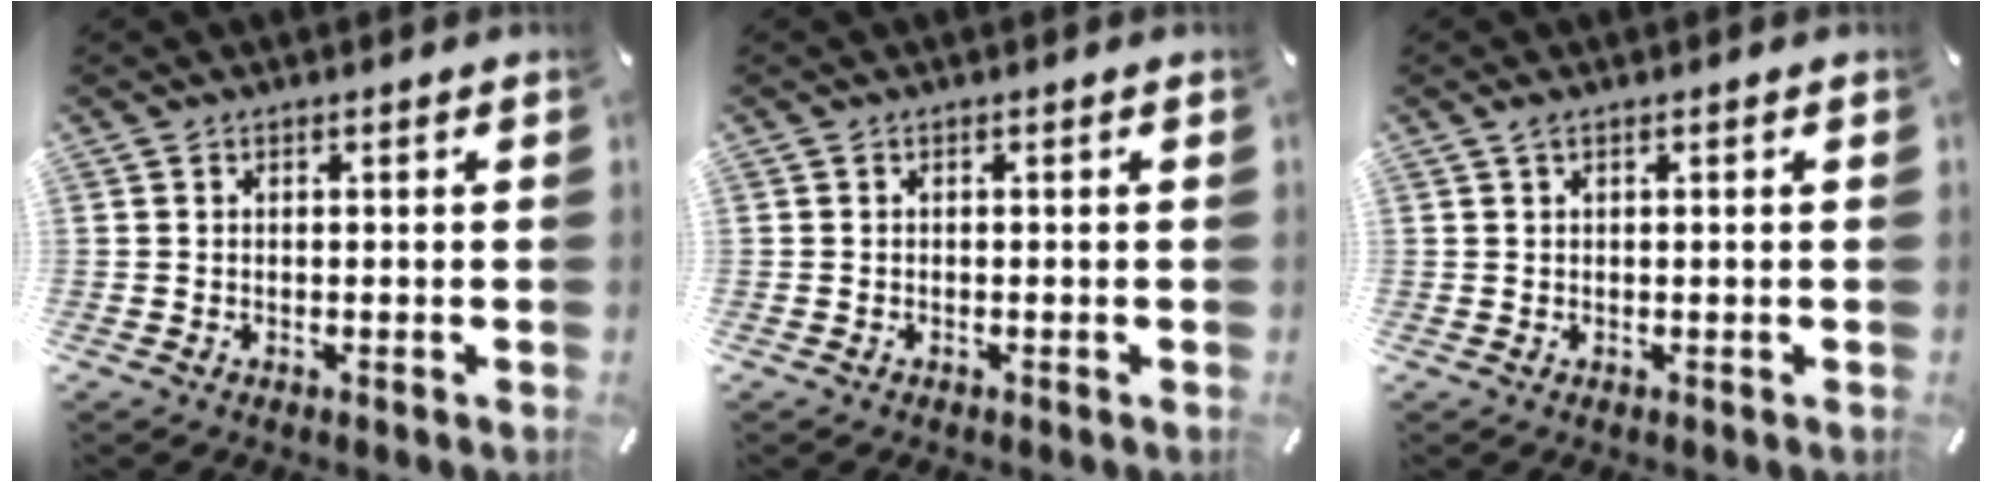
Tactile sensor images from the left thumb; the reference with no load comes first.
{"total": 0.0}
{"total": 0.8, "force": [0.3, 0.0, 0.8], "torque": [-0.016, 0.000, 0.005]}